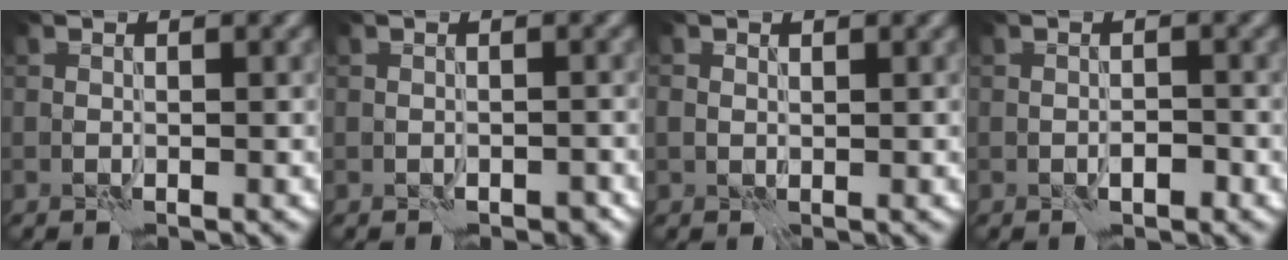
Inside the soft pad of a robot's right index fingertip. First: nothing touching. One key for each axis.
{"total": 1.1, "fx": -0.8, "fy": 0.7, "fz": 0.5, "tx": -0.007, "ty": 0.003, "tz": -0.009}
{"total": 0.9, "fx": 0.3, "fy": 0.9, "fz": 0.1, "tx": -0.002, "ty": -0.004, "tz": 0.007}
{"total": 1.1, "fx": -0.6, "fy": 0.6, "fz": 0.7, "tx": -0.009, "ty": 0.002, "tz": -0.009}